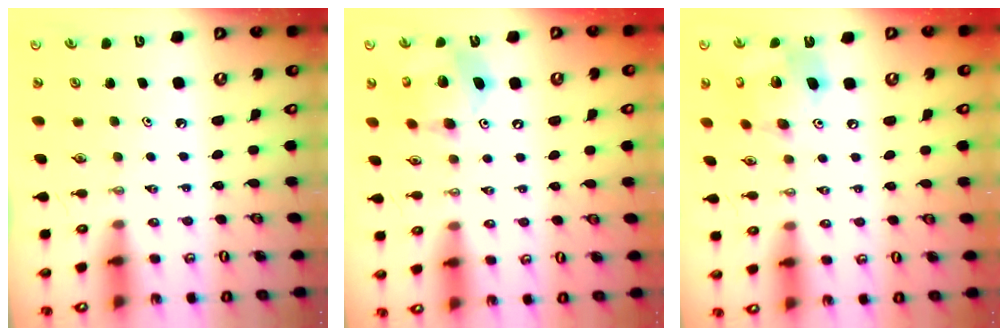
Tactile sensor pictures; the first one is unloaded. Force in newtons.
{"total": 12.7, "press": 12.3, "slide": 3.0}
{"total": 16.7, "press": 16.4, "slide": 3.2}